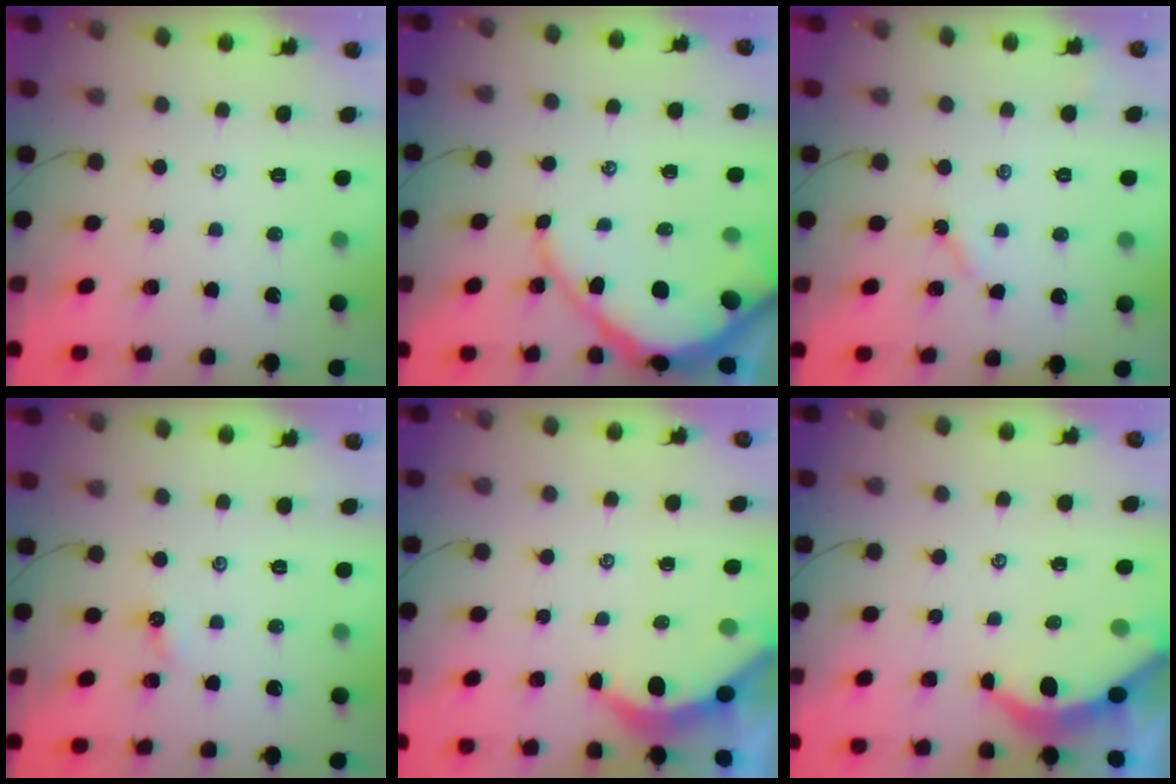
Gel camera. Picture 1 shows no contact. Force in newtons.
{"total": 10.7, "press": 10.7, "slide": 0.9}
{"total": 2.7, "press": 2.7, "slide": 0.3}
{"total": 2.4, "press": 2.4, "slide": 0.3}
{"total": 3.9, "press": 3.9, "slide": 0.5}
{"total": 3.6, "press": 3.6, "slide": 0.4}